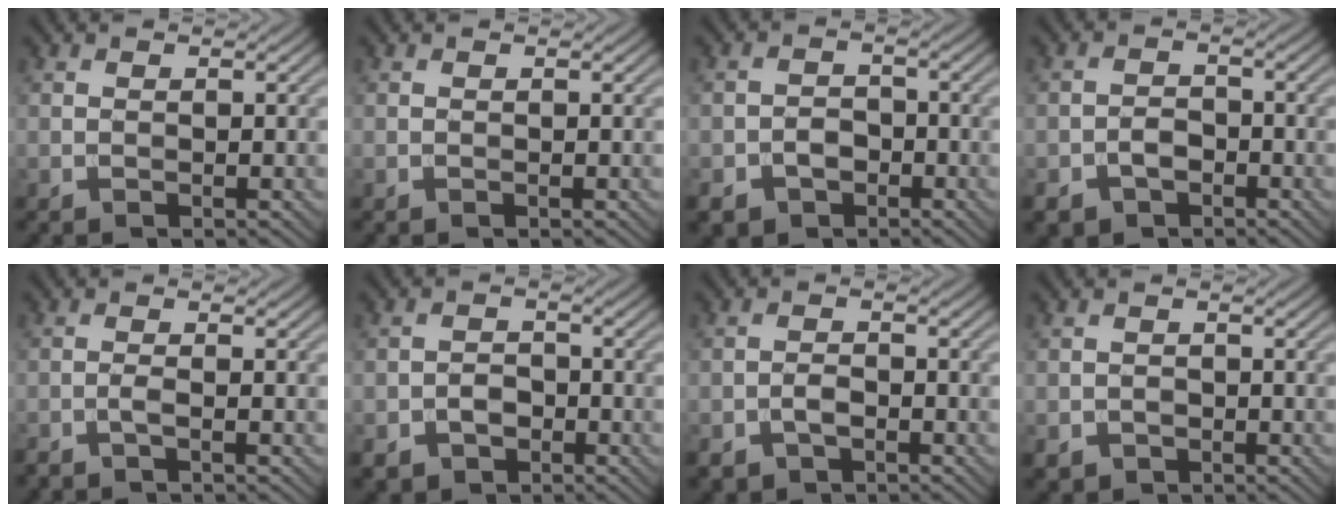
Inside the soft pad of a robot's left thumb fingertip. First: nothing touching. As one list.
[{"total": 0.0}, {"total": 4.6, "force": [-2.7, 3.3, 1.7], "torque": [-0.019, -0.003, -0.057]}, {"total": 3.8, "force": [-2.3, 2.5, 1.8], "torque": [-0.028, -0.001, -0.051]}, {"total": 1.4, "force": [-0.9, 0.1, 1.1], "torque": [-0.025, 0.005, -0.025]}, {"total": 3.8, "force": [-2.1, 2.7, 1.5], "torque": [-0.021, -0.001, -0.048]}, {"total": 3.0, "force": [-1.8, 1.7, 1.7], "torque": [-0.033, 0.000, -0.037]}, {"total": 1.8, "force": [-1.1, 1.4, 0.5], "torque": [-0.007, -0.005, -0.024]}]